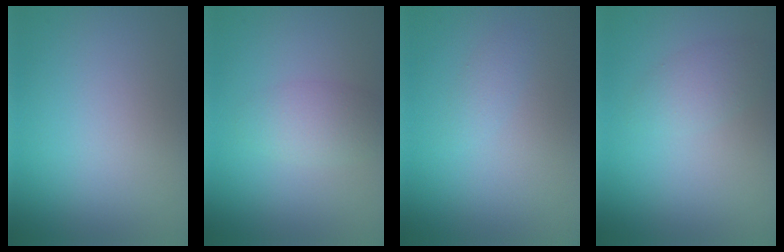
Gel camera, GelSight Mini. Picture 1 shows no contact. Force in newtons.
{"total": 1.2, "press": 1.2, "slide": 0.2}
{"total": 0.8, "press": 0.8, "slide": 0.0}
{"total": 1.8, "press": 1.8, "slide": 0.0}